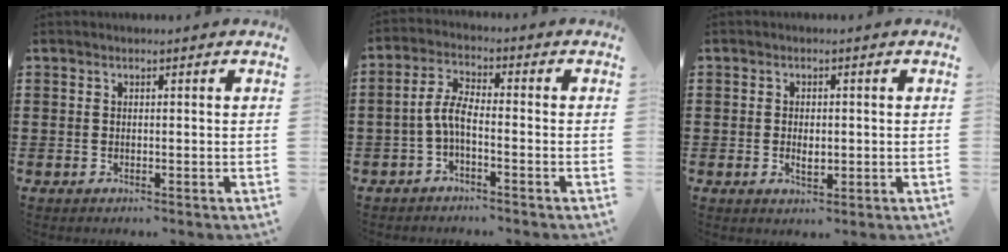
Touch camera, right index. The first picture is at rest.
{"total": 4.4, "force": [-1.6, 1.4, 3.9], "torque": [-0.093, 0.001, -0.038]}
{"total": 2.3, "force": [-0.3, 1.1, 2.0], "torque": [-0.028, -0.001, -0.007]}